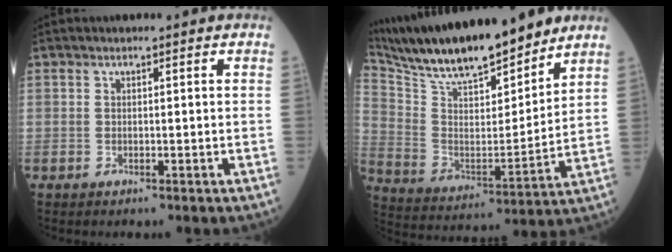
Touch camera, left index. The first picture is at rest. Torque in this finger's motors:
{"motor_torque": [0.17, -1.01, 0.38, 0.12]}